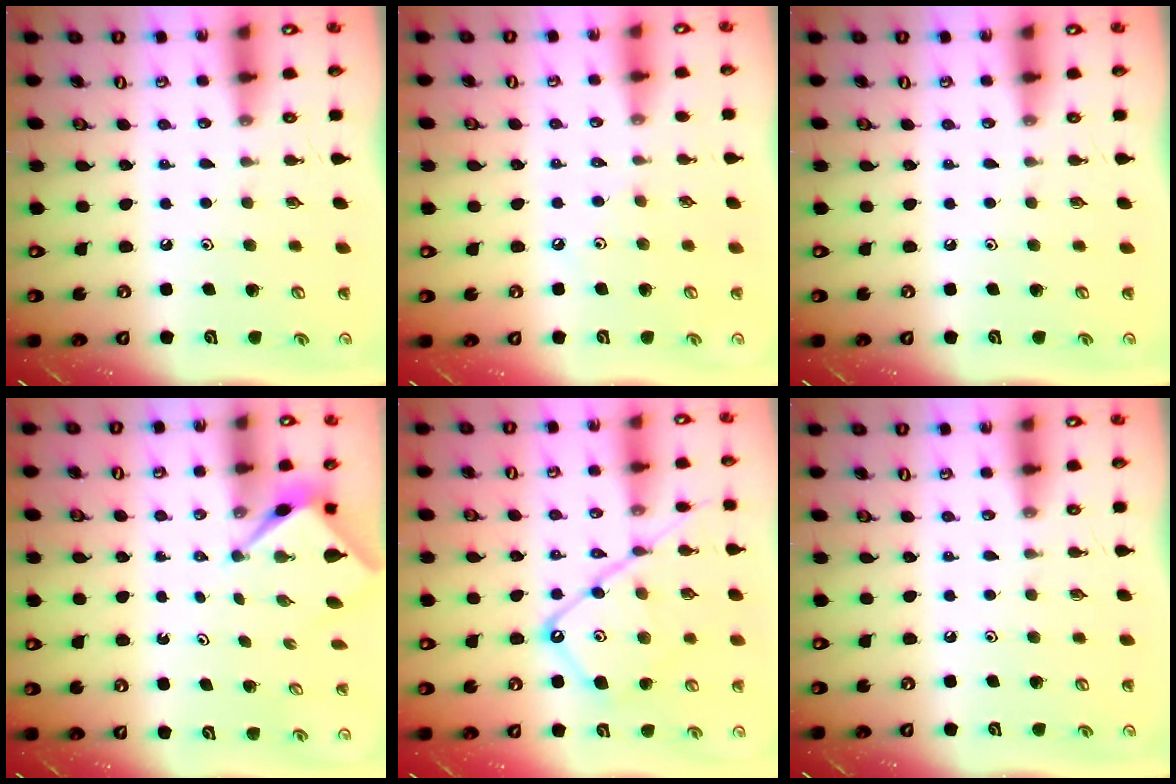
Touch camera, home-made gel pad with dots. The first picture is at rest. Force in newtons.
{"total": 2.8, "press": 2.8, "slide": 0.5}
{"total": 0.0}
{"total": 2.7, "press": 2.7, "slide": 0.0}
{"total": 15.7, "press": 15.6, "slide": 1.4}
{"total": 0.0}